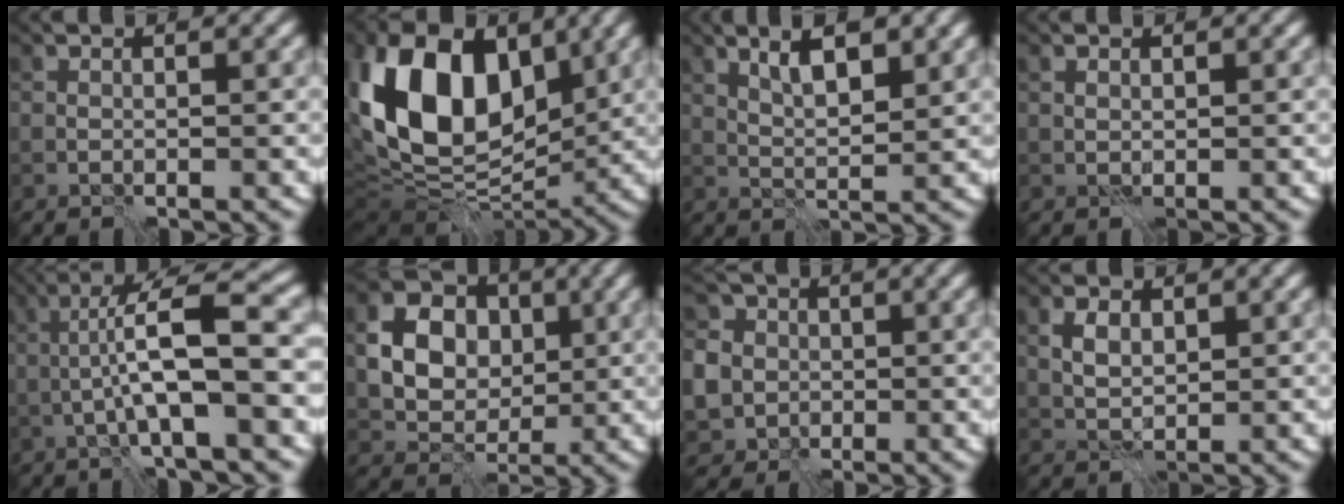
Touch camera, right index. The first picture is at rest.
{"total": 14.1, "force": [3.2, 8.6, 10.7], "torque": [-0.207, 0.013, 0.044]}
{"total": 4.1, "force": [2.3, 1.2, 3.1], "torque": [-0.057, -0.002, 0.044]}
{"total": 0.5, "force": [0.5, 0.2, 0.1], "torque": [-0.005, 0.003, 0.010]}
{"total": 7.5, "force": [-1.1, 1.3, 7.3], "torque": [-0.123, 0.023, -0.020]}
{"total": 8.8, "force": [1.7, 7.4, 4.4], "torque": [-0.078, 0.020, 0.027]}
{"total": 9.7, "force": [-1.0, 9.1, 3.1], "torque": [-0.084, -0.005, -0.045]}
{"total": 2.3, "force": [1.0, 1.4, 1.5], "torque": [-0.035, 0.001, 0.021]}